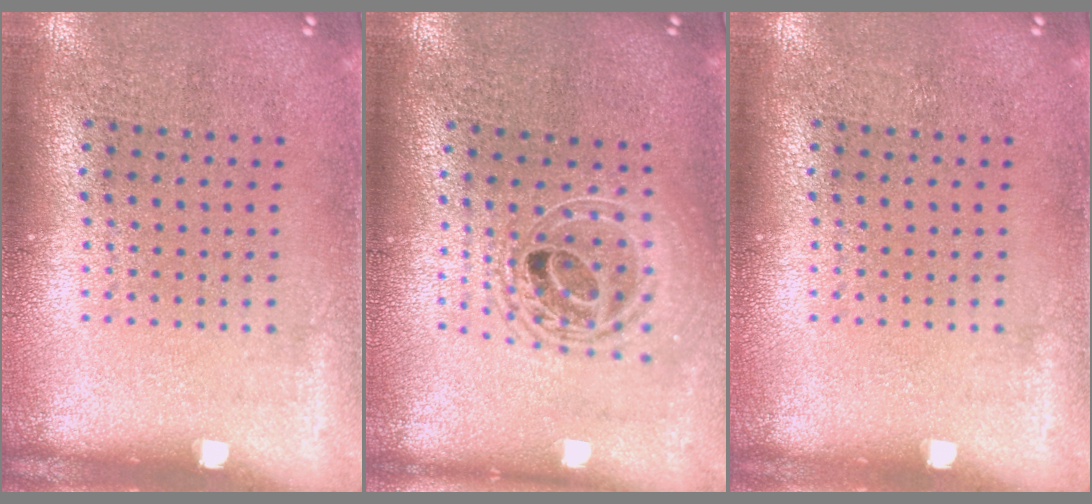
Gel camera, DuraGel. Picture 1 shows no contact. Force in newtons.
{"total": 1.8, "press": 1.5, "slide": 1.0}
{"total": 0.0}